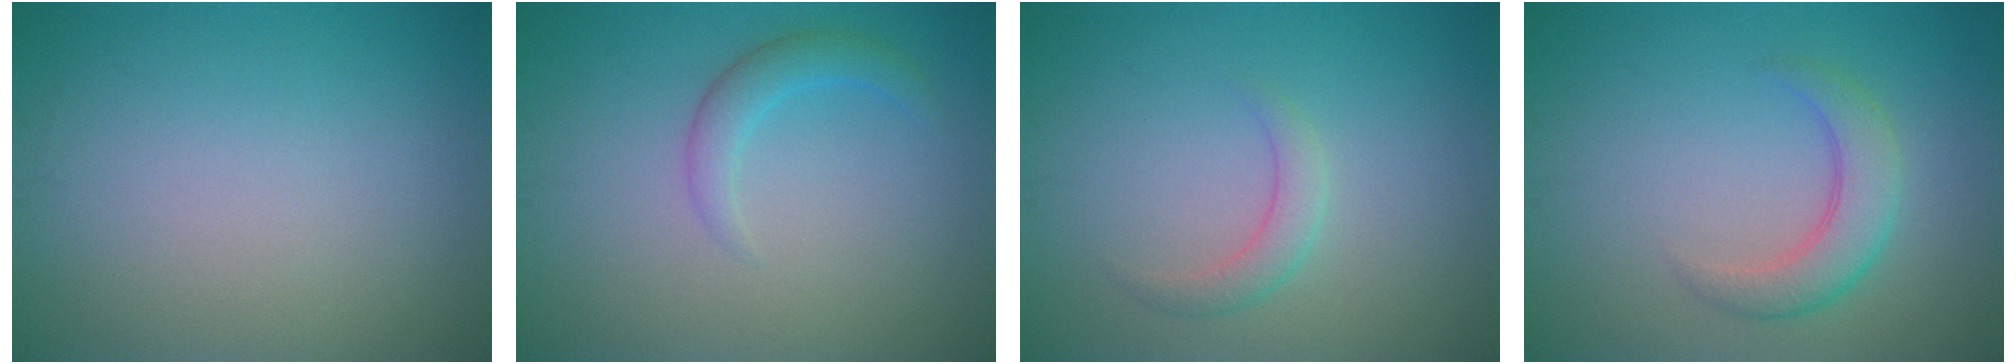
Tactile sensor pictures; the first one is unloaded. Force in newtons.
{"total": 2.0, "press": 2.0, "slide": 0.2}
{"total": 1.7, "press": 1.7, "slide": 0.0}
{"total": 3.4, "press": 3.4, "slide": 0.2}